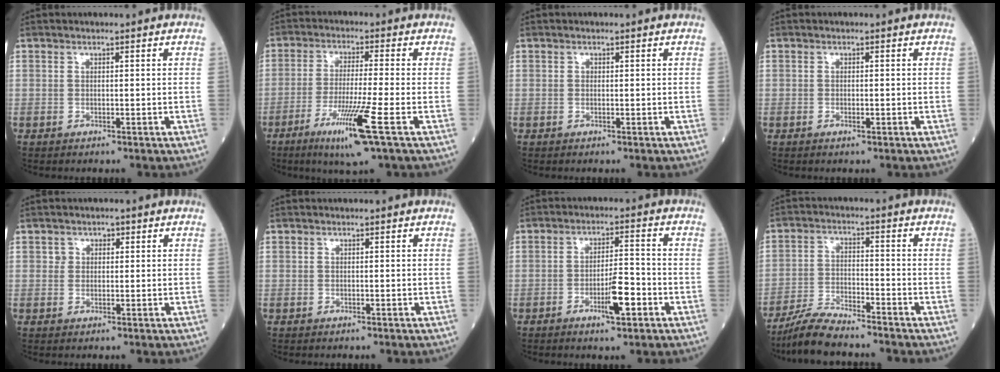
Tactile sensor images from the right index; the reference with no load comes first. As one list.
[{"total": 9.8, "force": [-4.7, -1.0, 8.5], "torque": [-0.157, -0.029, -0.089]}, {"total": 0.0}, {"total": 0.7, "force": [-0.4, 0.2, 0.6], "torque": [-0.009, -0.001, -0.007]}, {"total": 1.6, "force": [0.5, 1.5, 0.3], "torque": [0.004, 0.002, 0.003]}, {"total": 0.0}, {"total": 5.8, "force": [-2.6, 1.0, 5.1], "torque": [-0.086, 0.000, -0.043]}, {"total": 7.2, "force": [-6.6, 0.5, 2.8], "torque": [-0.058, -0.017, -0.127]}]